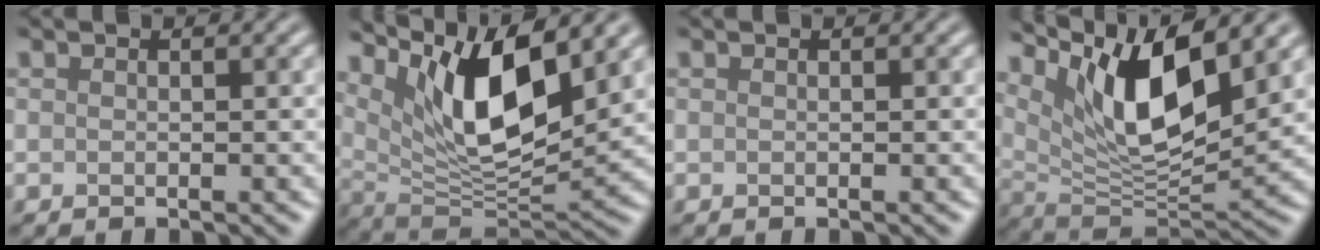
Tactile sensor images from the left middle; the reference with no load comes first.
{"total": 10.0, "force": [4.7, 3.2, 8.3], "torque": [-0.141, -0.016, 0.091]}
{"total": 0.0}
{"total": 10.1, "force": [5.0, 3.2, 8.1], "torque": [-0.142, -0.014, 0.097]}